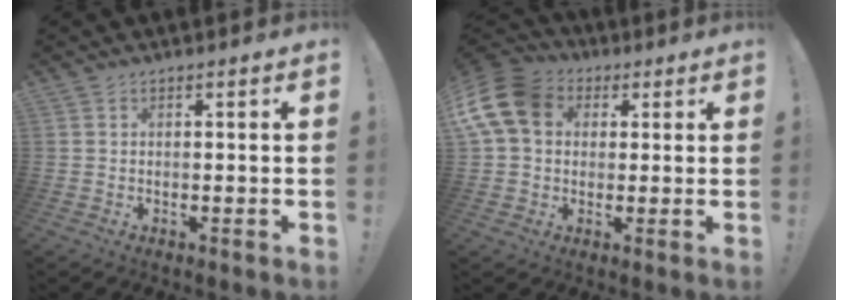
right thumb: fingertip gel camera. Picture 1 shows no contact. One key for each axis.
{"total": 14.6, "fx": 3.6, "fy": 11.2, "fz": 8.7, "tx": -0.177, "ty": 0.002, "tz": 0.075}